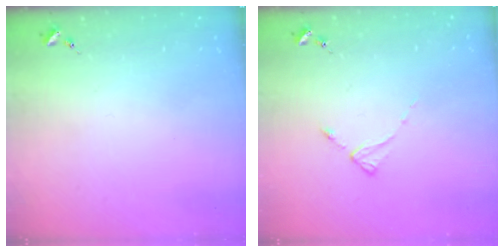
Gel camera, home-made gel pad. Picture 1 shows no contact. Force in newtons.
{"total": 2.2, "press": 2.2, "slide": 0.4}